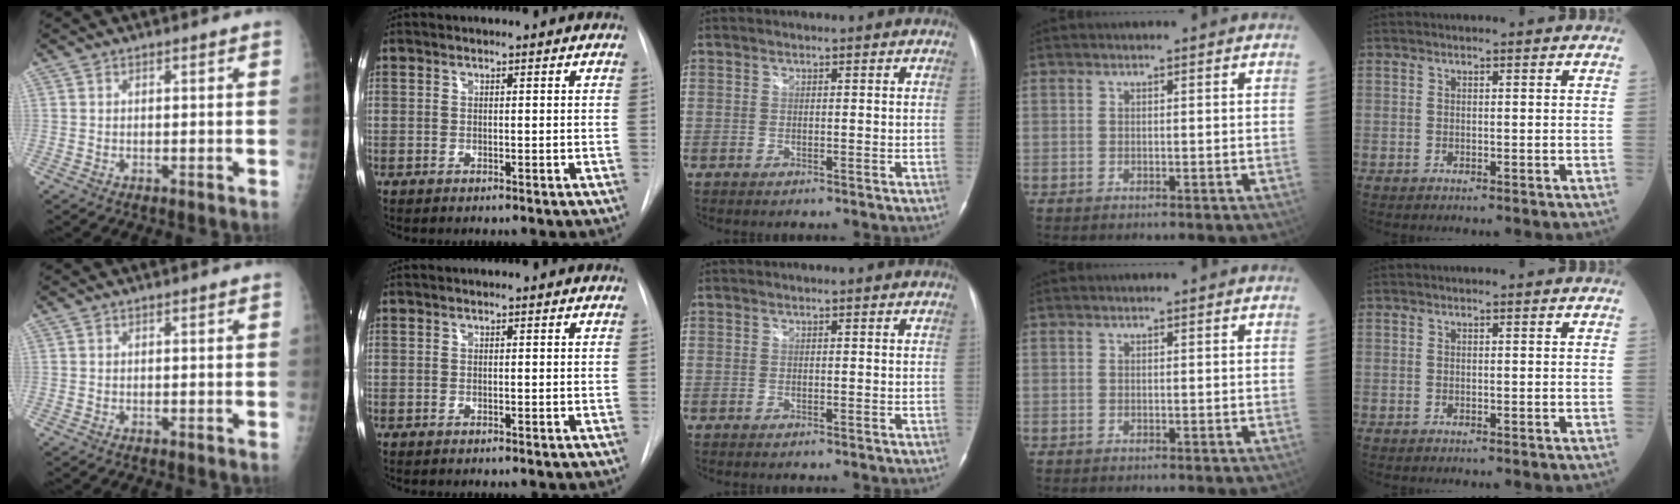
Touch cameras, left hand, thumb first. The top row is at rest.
{}